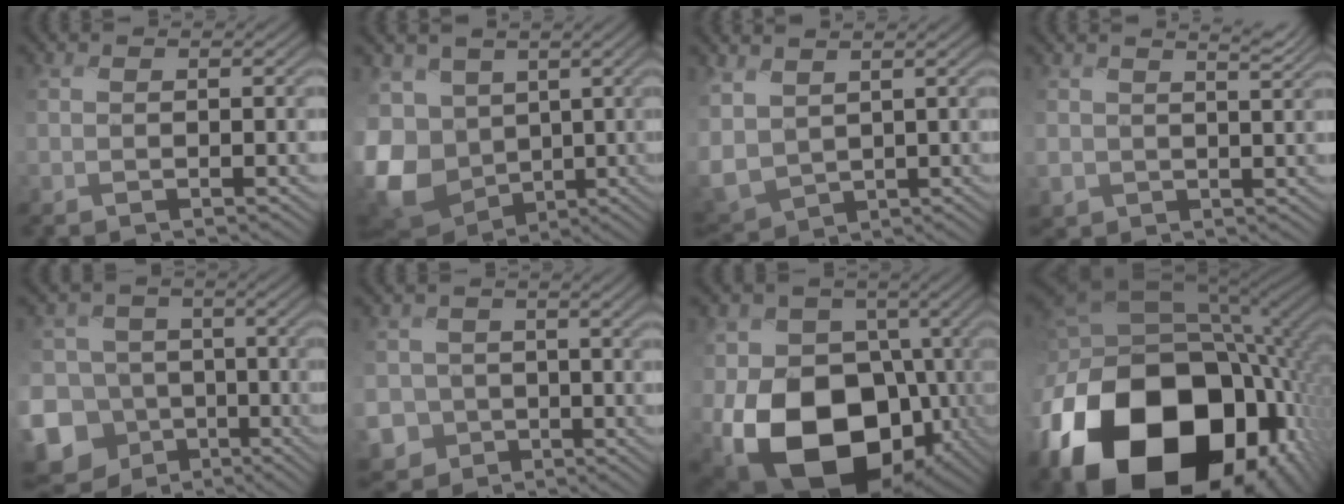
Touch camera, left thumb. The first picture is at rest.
{"total": 13.0, "force": [-2.3, 10.2, 7.7], "torque": [-0.227, -0.023, -0.046]}
{"total": 5.7, "force": [1.1, 4.3, 3.6], "torque": [-0.132, -0.013, 0.015]}
{"total": 2.4, "force": [2.2, 1.0, -0.2], "torque": [-0.010, -0.004, 0.036]}
{"total": 14.8, "force": [-8.0, 12.0, 3.2], "torque": [-0.124, -0.020, -0.138]}
{"total": 5.7, "force": [-2.7, 5.0, -0.4], "torque": [-0.010, -0.020, -0.073]}
{"total": 20.5, "force": [-7.1, 14.7, 12.5], "torque": [-0.260, -0.023, -0.116]}
{"total": 21.3, "force": [-8.3, 15.2, 12.4], "torque": [-0.296, -0.061, -0.115]}